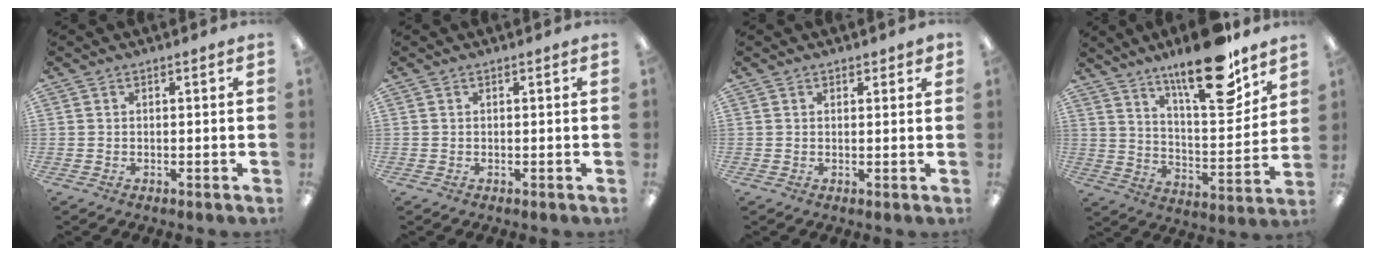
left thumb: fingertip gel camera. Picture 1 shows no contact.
{"total": 0.0}
{"total": 1.5, "force": [1.3, 0.6, 0.2], "torque": [0.003, -0.003, 0.023]}
{"total": 20.5, "force": [15.1, 5.7, 12.7], "torque": [-0.191, -0.098, 0.245]}